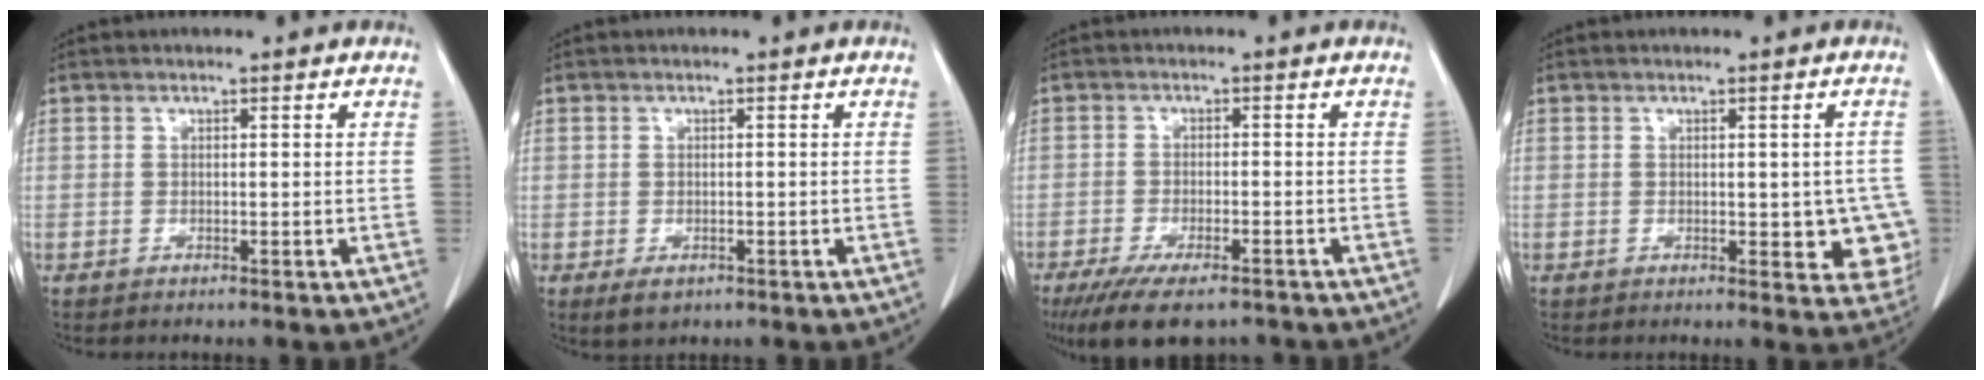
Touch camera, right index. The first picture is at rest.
{"total": 2.3, "force": [-1.1, 1.6, 1.3], "torque": [-0.018, -0.001, -0.008]}
{"total": 11.5, "force": [-8.7, 3.5, 6.6], "torque": [-0.106, -0.014, -0.132]}
{"total": 6.6, "force": [-0.9, 3.1, 5.8], "torque": [-0.042, 0.000, -0.008]}